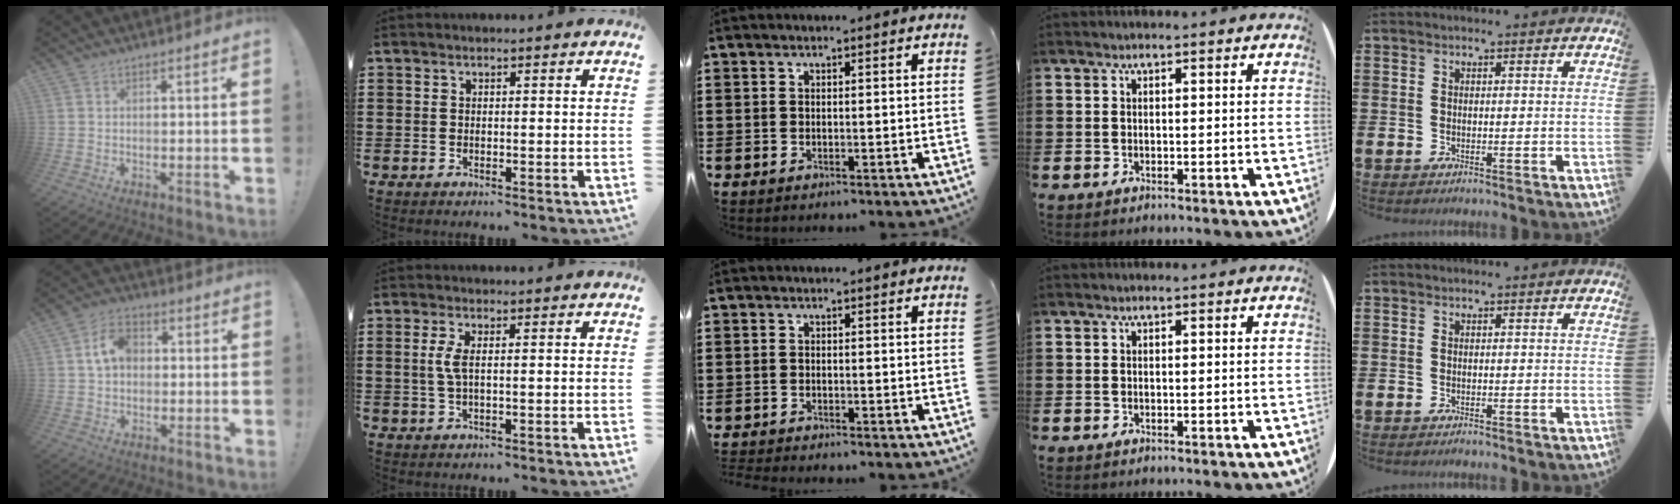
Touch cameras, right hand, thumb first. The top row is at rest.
{"thumb": {"total": 7.7, "force": [1.4, 5.7, 5.0], "torque": [-0.083, 0.014, 0.027]}, "index": {"total": 2.8, "force": [0.2, 0.6, 2.8], "torque": [-0.069, -0.006, -0.003]}, "middle": {"total": 0.9, "force": [-0.9, 0.0, 0.0], "torque": [-0.002, 0.001, -0.020]}}